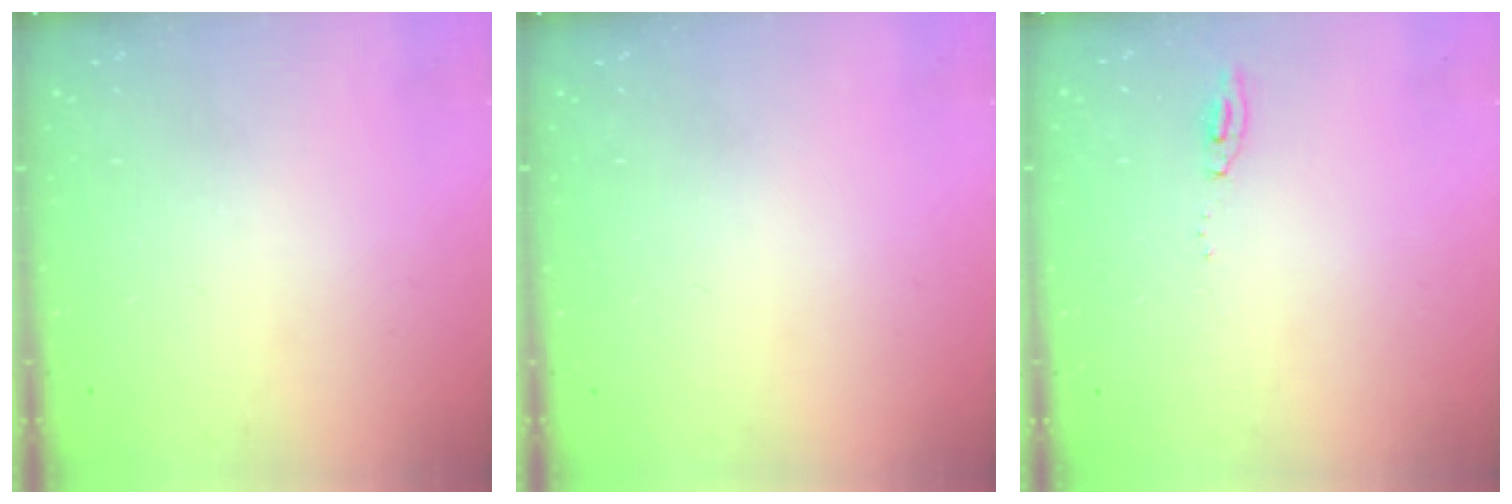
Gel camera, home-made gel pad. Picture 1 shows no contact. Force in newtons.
{"total": 0.0}
{"total": 5.2, "press": 5.2, "slide": 0.5}